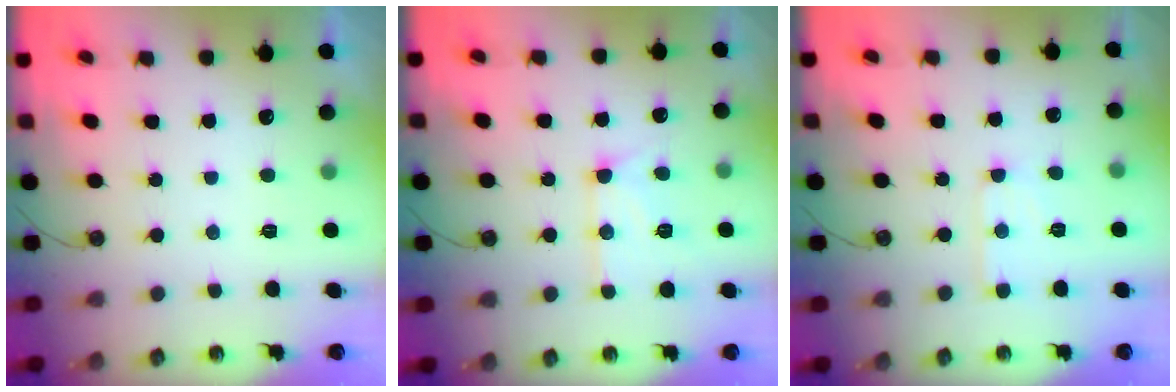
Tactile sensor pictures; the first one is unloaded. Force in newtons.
{"total": 12.8, "press": 12.8, "slide": 1.1}
{"total": 4.6, "press": 4.6, "slide": 0.4}